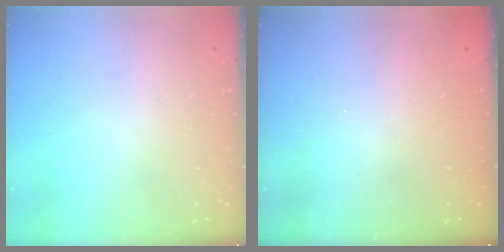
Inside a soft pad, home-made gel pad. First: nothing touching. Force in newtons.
{"total": 2.5, "press": 2.4, "slide": 0.8}